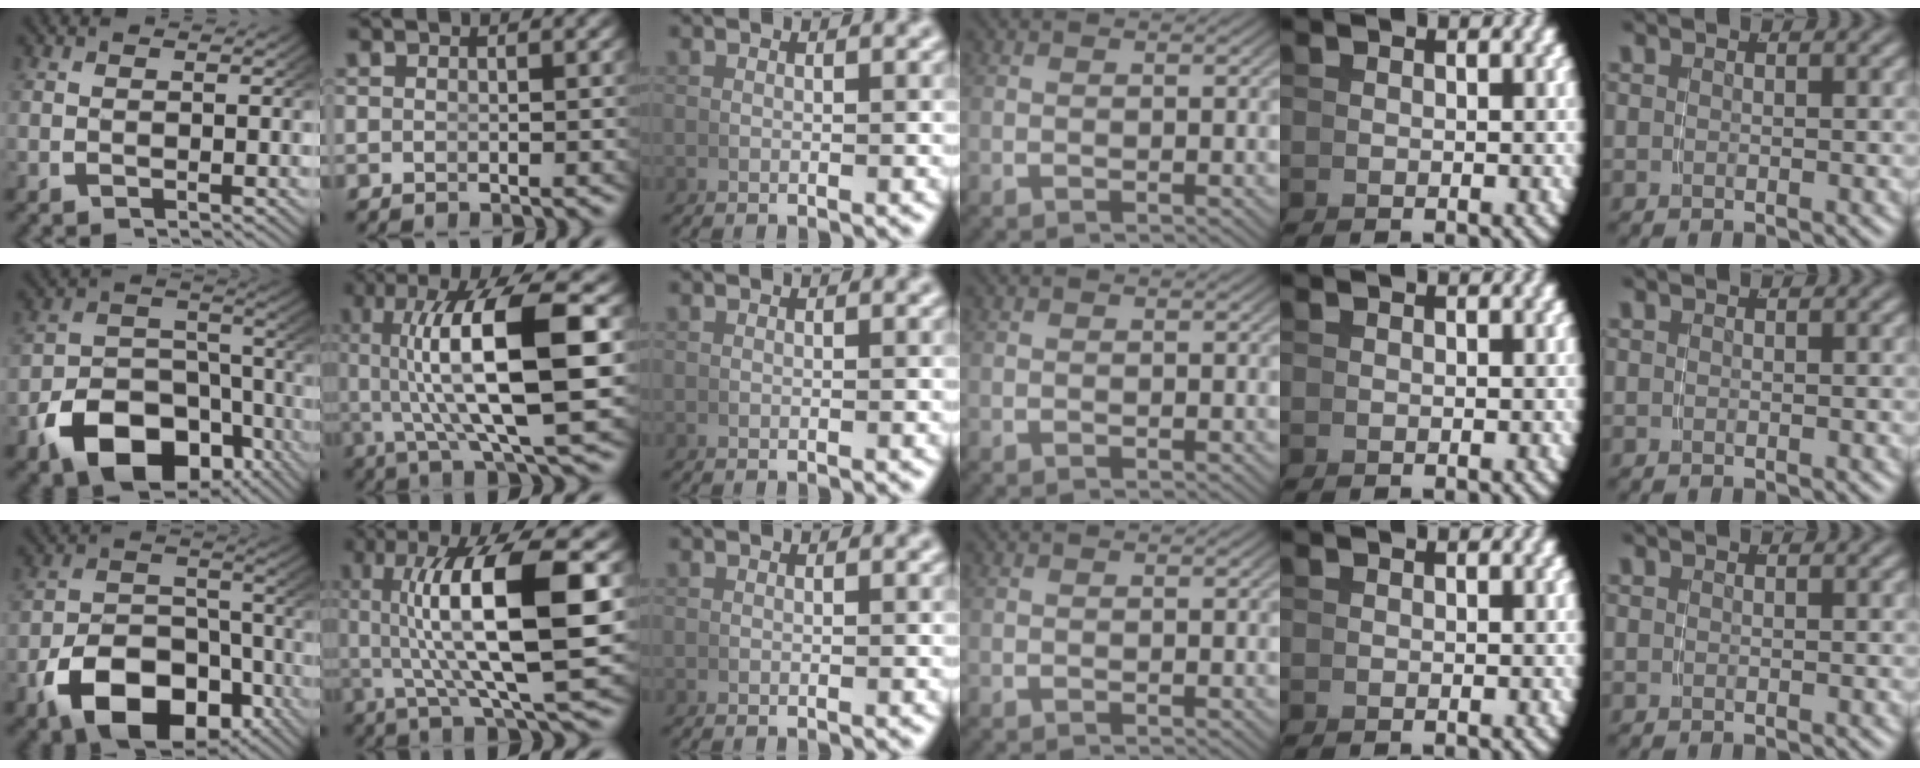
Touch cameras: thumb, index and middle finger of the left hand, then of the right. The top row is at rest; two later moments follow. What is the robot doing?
{"motion": "grasp_and_lifting", "object": "coin"}